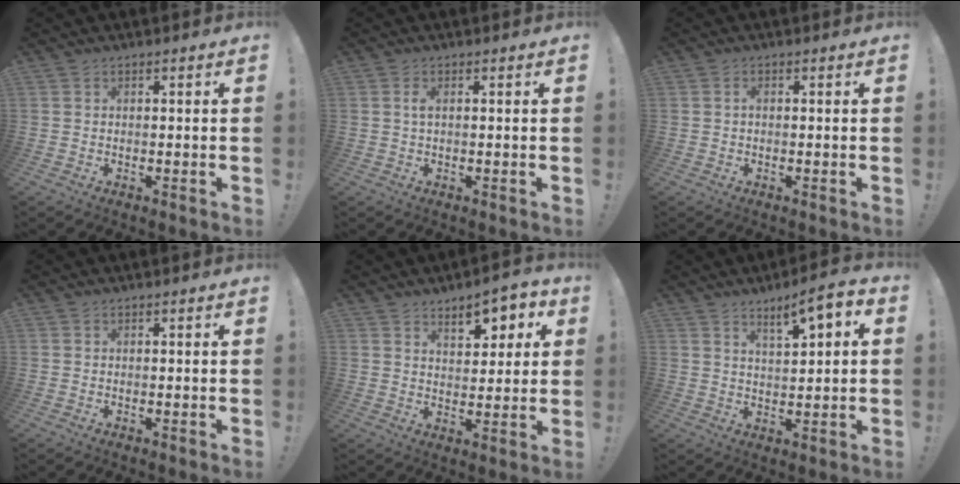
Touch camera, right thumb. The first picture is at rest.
{"total": 1.5, "force": [0.1, 0.3, 1.5], "torque": [-0.030, 0.003, 0.001]}
{"total": 0.7, "force": [-0.3, 0.4, 0.5], "torque": [-0.011, 0.003, -0.006]}
{"total": 0.0}
{"total": 8.7, "force": [5.2, 4.3, 5.4], "torque": [-0.048, -0.038, 0.087]}
{"total": 7.1, "force": [3.9, 1.5, 5.8], "torque": [-0.078, -0.027, 0.059]}